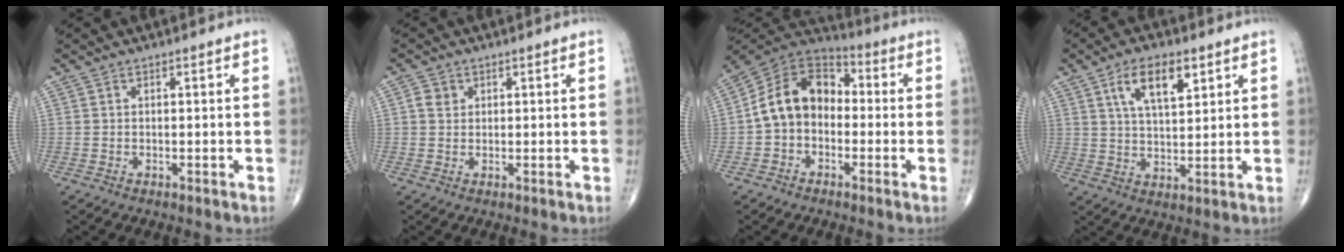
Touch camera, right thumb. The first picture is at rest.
{"total": 2.3, "force": [0.7, 2.0, 1.0], "torque": [-0.011, 0.000, 0.011]}
{"total": 12.6, "force": [-1.2, 9.4, 8.3], "torque": [-0.124, 0.044, -0.040]}
{"total": 9.3, "force": [4.4, 4.1, 7.1], "torque": [-0.108, -0.019, 0.081]}